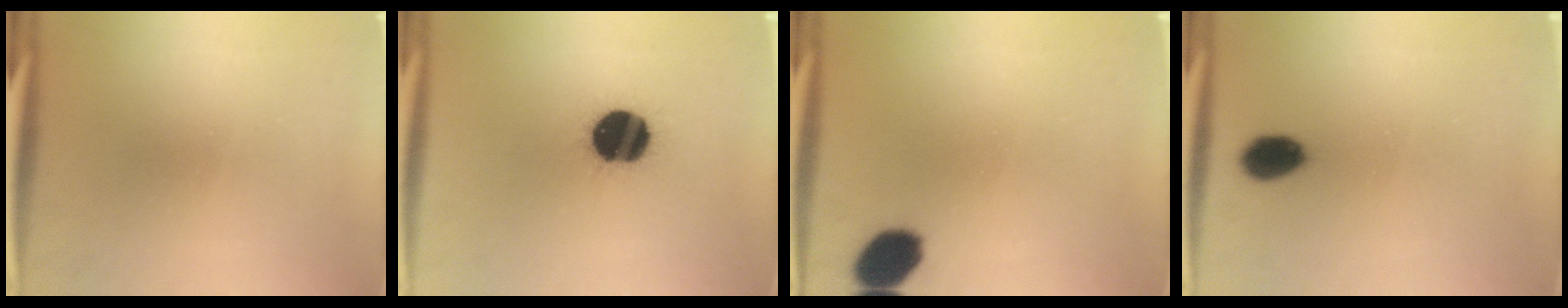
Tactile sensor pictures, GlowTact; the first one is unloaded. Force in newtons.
{"total": 16.8}
{"total": 8.5}
{"total": 6.1}